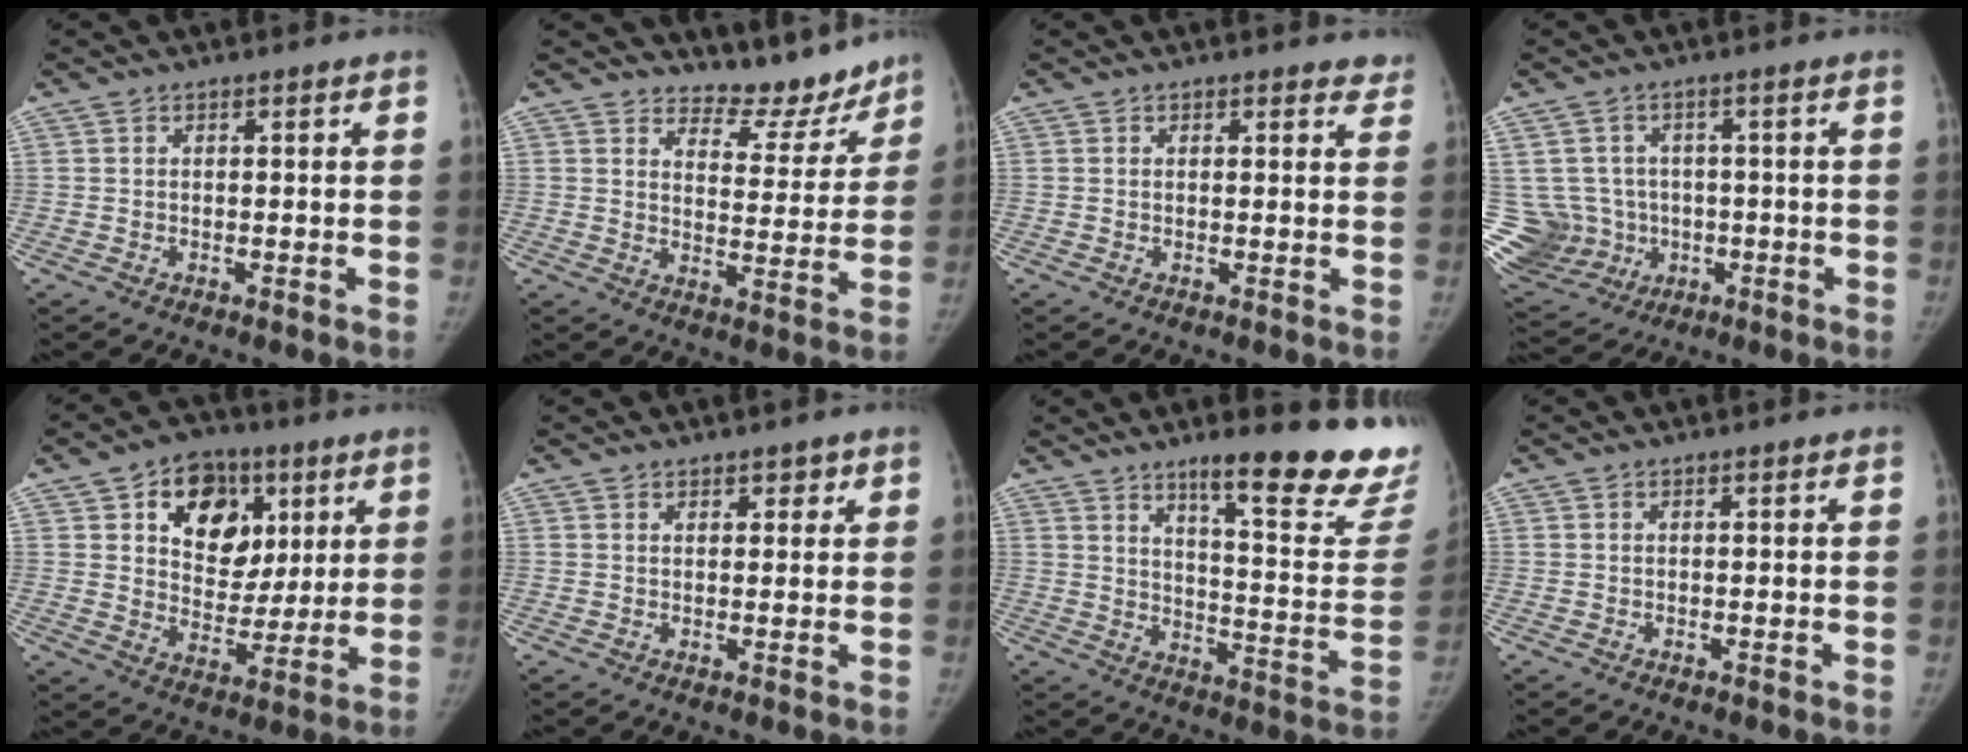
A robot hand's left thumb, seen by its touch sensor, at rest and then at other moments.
{"total": 9.6, "force": [8.9, 3.5, 0.9], "torque": [0.023, -0.086, 0.123]}
{"total": 2.8, "force": [2.4, 1.4, 0.3], "torque": [0.027, -0.011, 0.012]}
{"total": 14.7, "force": [-1.5, 13.8, 5.0], "torque": [-0.118, 0.026, 0.001]}
{"total": 15.7, "force": [6.2, 11.5, 8.8], "torque": [-0.080, -0.019, 0.101]}
{"total": 2.1, "force": [1.4, 1.3, 0.7], "torque": [0.012, -0.006, 0.016]}
{"total": 22.2, "force": [16.1, 4.2, 14.7], "torque": [-0.159, -0.116, 0.218]}
{"total": 0.0}